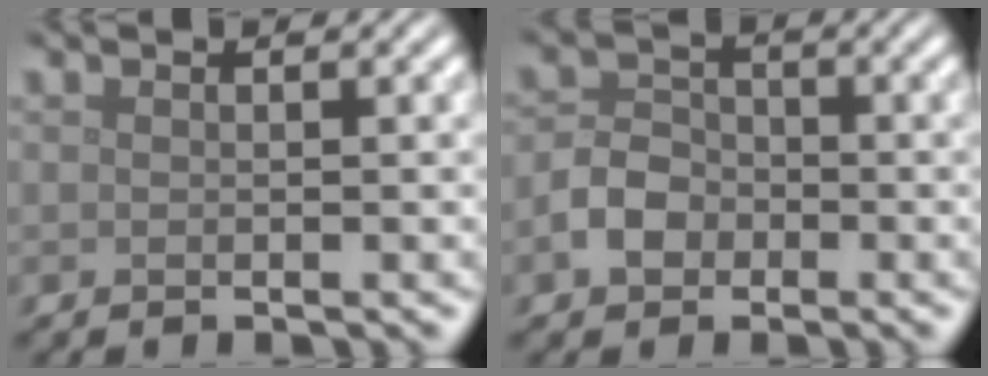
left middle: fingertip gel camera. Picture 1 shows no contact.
{"total": 3.3, "force": [-1.4, 2.4, 1.6], "torque": [-0.031, 0.005, -0.032]}